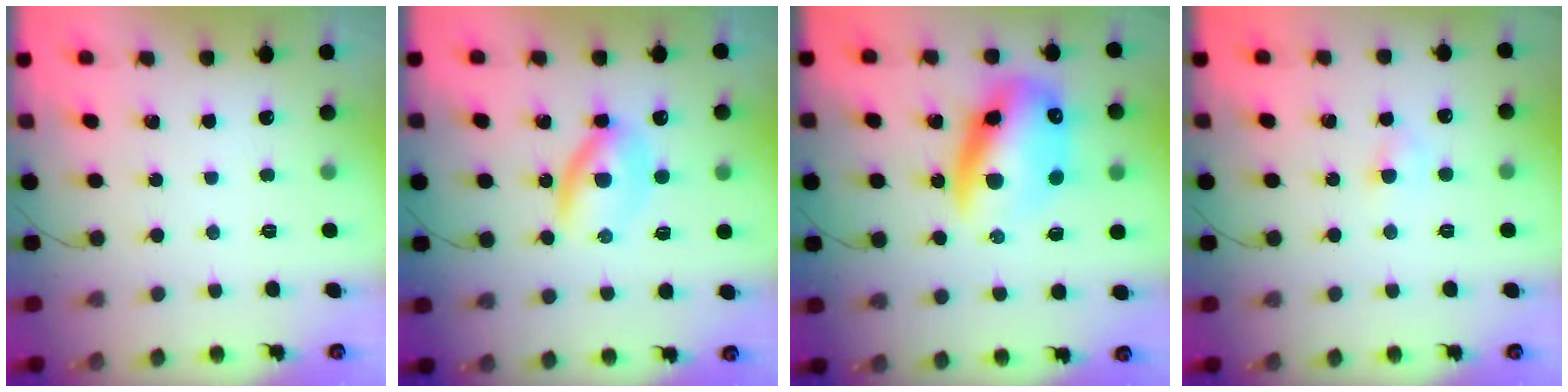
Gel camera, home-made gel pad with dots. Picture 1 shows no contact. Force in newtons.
{"total": 5.1, "press": 5.1, "slide": 0.4}
{"total": 18.6, "press": 17.9, "slide": 4.8}
{"total": 3.2, "press": 3.0, "slide": 1.2}